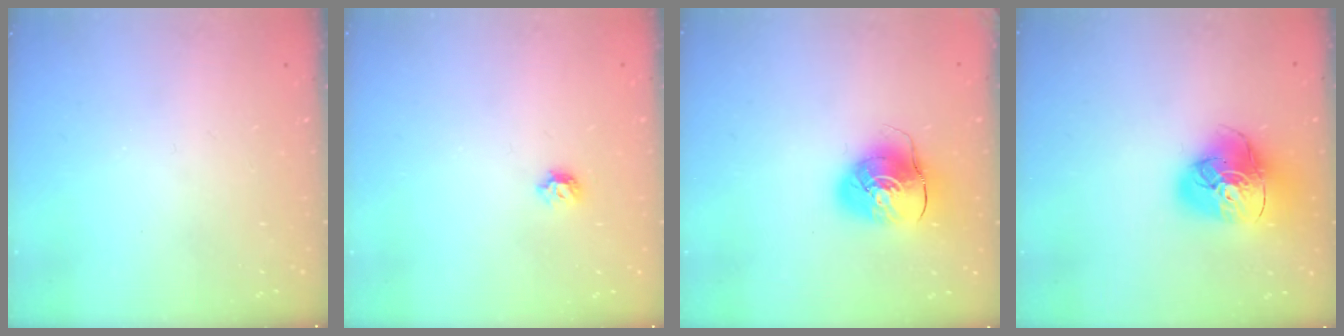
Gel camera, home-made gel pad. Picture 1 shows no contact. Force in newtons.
{"total": 5.9, "press": 5.8, "slide": 0.9}
{"total": 10.2, "press": 10.1, "slide": 1.3}
{"total": 15.5, "press": 15.4, "slide": 1.8}